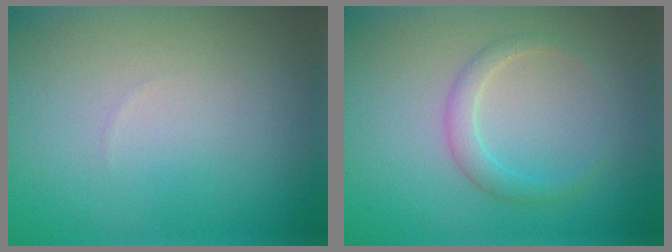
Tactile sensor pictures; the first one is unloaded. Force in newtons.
{"total": 1.7, "press": 1.7, "slide": 0.1}